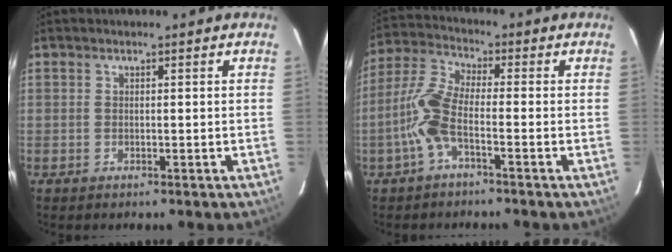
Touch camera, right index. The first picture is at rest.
{"total": 7.7, "force": [-2.9, 2.0, 6.9], "torque": [-0.165, 0.011, -0.065]}